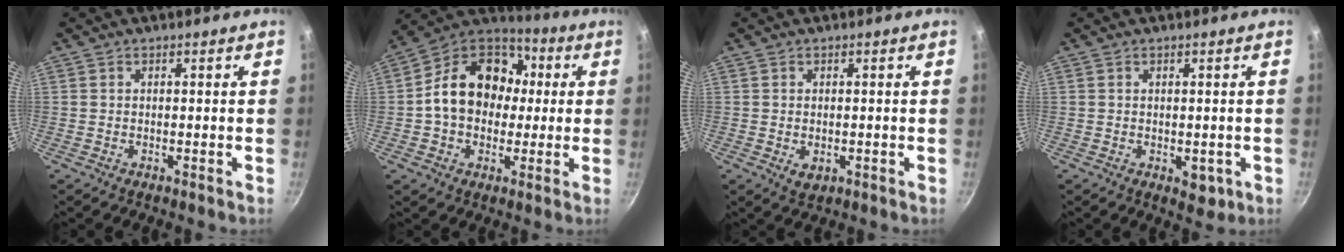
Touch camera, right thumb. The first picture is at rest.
{"total": 17.9, "force": [1.0, 14.0, 11.2], "torque": [-0.152, 0.039, 0.003]}
{"total": 2.4, "force": [-0.3, 1.7, 1.7], "torque": [-0.027, -0.005, -0.002]}
{"total": 3.3, "force": [-0.7, 2.0, 2.6], "torque": [-0.021, 0.001, -0.003]}